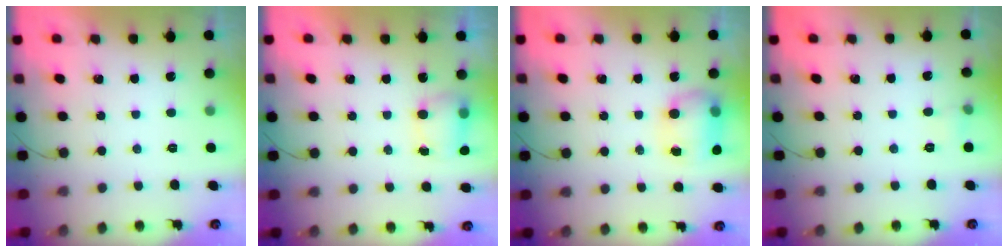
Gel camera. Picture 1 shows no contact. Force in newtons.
{"total": 5.8, "press": 5.8, "slide": 0.6}
{"total": 8.0, "press": 8.0, "slide": 0.5}
{"total": 3.3, "press": 3.0, "slide": 1.3}